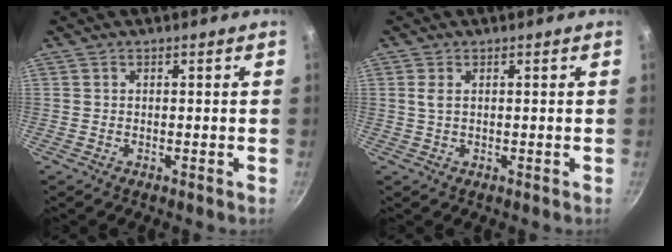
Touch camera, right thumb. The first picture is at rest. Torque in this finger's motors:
{"motor_torque": [0.00, -0.04, 0.43, -0.08, 0.00]}